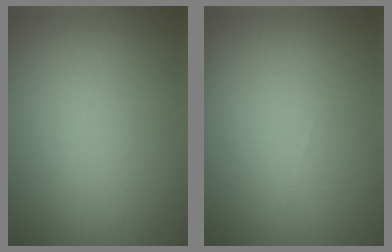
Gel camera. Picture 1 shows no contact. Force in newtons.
{"total": 0.0}